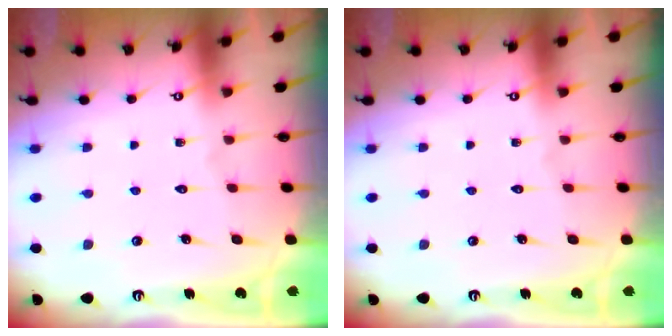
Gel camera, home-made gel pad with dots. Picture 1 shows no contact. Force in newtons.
{"total": 0.0}